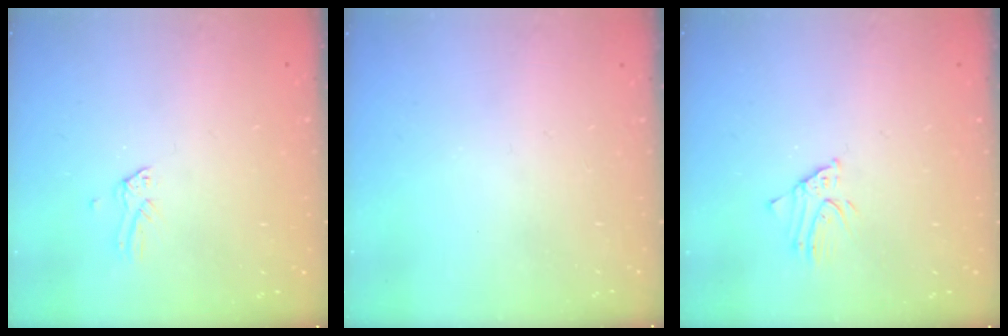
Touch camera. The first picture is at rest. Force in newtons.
{"total": 0.0}
{"total": 2.3, "press": 2.3, "slide": 0.1}